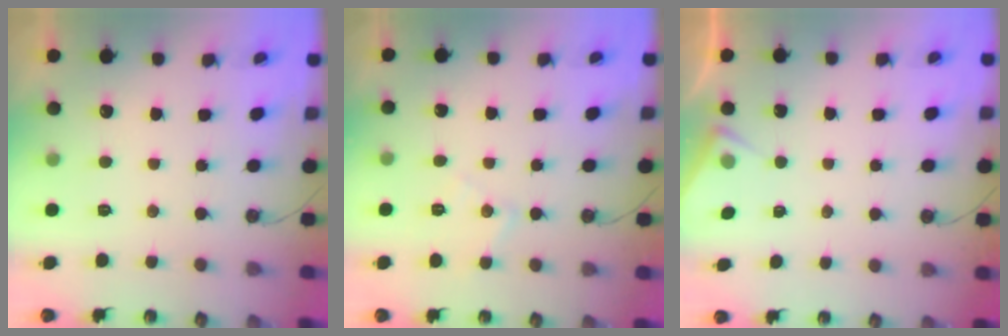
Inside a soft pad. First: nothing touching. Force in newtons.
{"total": 6.9, "press": 6.9, "slide": 0.5}
{"total": 3.8, "press": 3.8, "slide": 0.6}